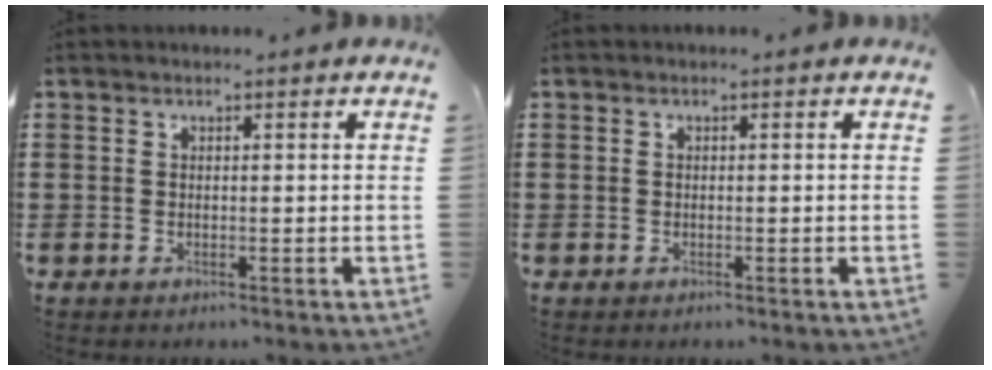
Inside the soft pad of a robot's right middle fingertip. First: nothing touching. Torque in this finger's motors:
{"motor_torque": [-0.30, -0.22, 0.05, 0.01]}